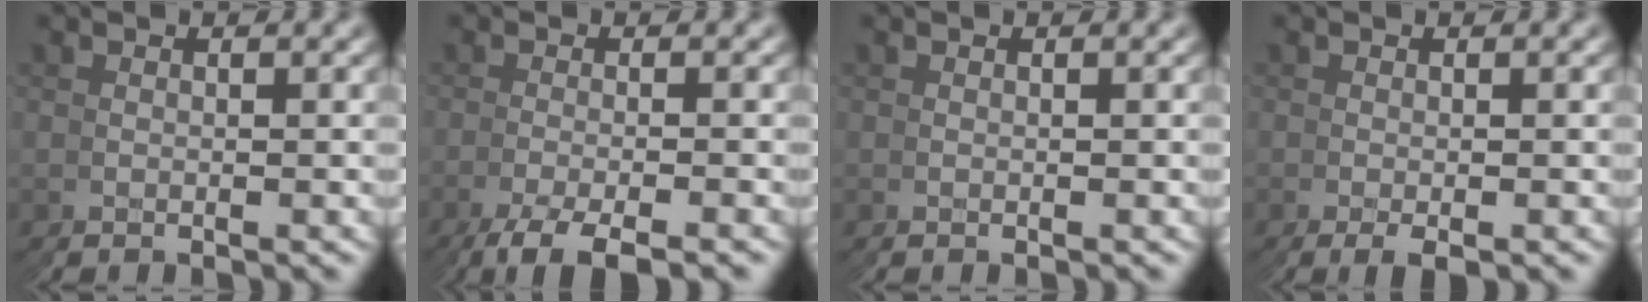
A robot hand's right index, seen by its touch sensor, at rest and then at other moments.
{"total": 3.3, "force": [-2.6, -1.1, 1.6], "torque": [-0.028, 0.008, -0.048]}
{"total": 0.0}
{"total": 2.0, "force": [-0.1, -0.8, 1.8], "torque": [-0.021, 0.009, -0.007]}